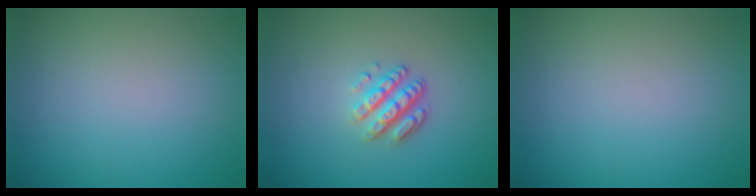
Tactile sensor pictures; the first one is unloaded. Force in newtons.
{"total": 3.2, "press": 2.4, "slide": 2.1}
{"total": 0.0}